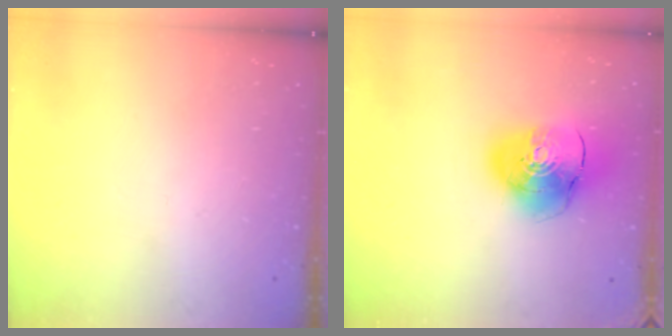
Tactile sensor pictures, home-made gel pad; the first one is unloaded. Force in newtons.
{"total": 14.4, "press": 14.2, "slide": 2.1}